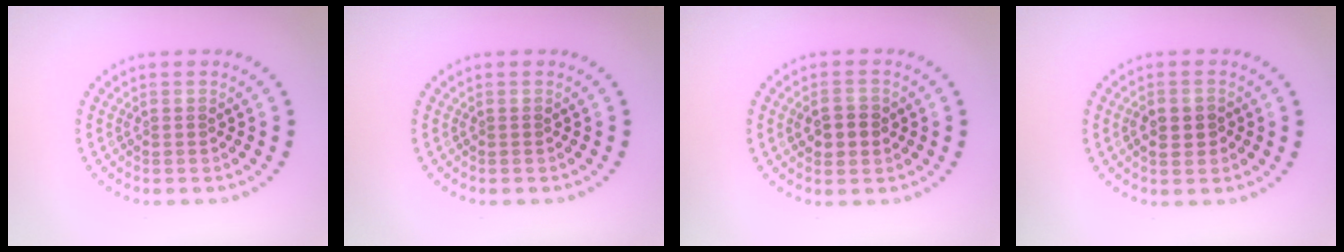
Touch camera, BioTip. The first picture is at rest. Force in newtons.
{"total": 0.0}
{"total": 2.5, "press": 2.5, "slide": 0.3}
{"total": 2.4, "press": 2.4, "slide": 0.2}